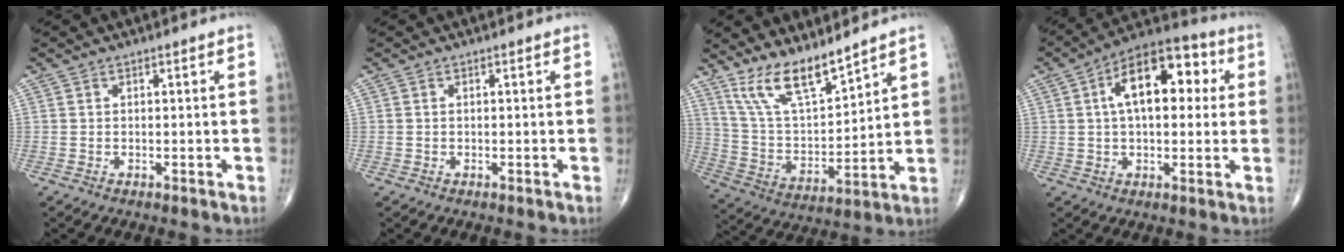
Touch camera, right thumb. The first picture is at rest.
{"total": 0.0}
{"total": 12.5, "force": [9.9, 3.4, 6.9], "torque": [-0.114, -0.064, 0.203]}
{"total": 15.6, "force": [3.6, 8.2, 12.7], "torque": [-0.173, 0.026, 0.047]}